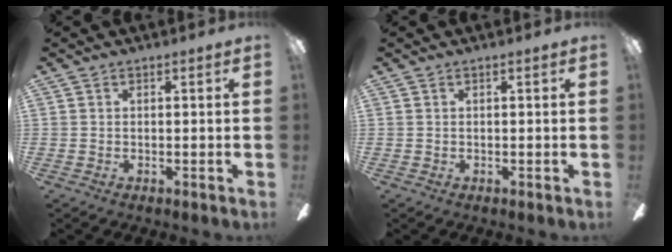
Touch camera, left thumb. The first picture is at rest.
{"total": 0.0}